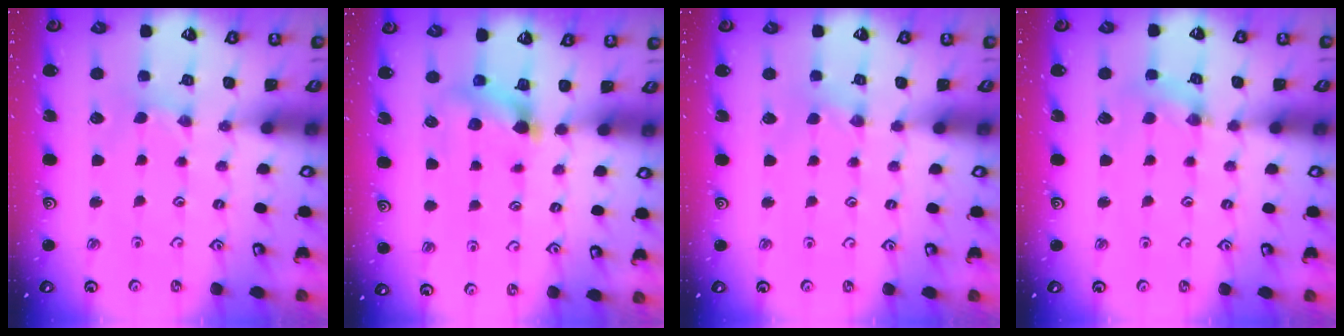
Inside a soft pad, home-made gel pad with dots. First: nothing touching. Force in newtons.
{"total": 6.9, "press": 6.9, "slide": 0.5}
{"total": 1.2, "press": 1.2, "slide": 0.3}
{"total": 2.6, "press": 2.6, "slide": 0.3}